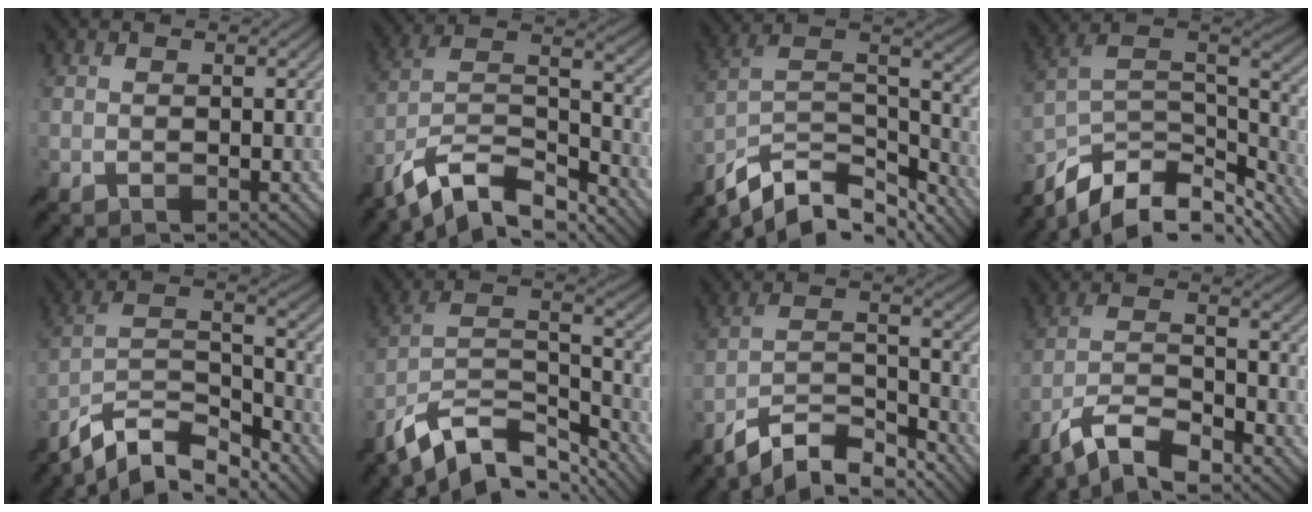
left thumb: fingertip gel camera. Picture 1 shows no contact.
{"total": 12.2, "force": [-9.2, 4.0, 7.0], "torque": [-0.143, -0.001, -0.178]}
{"total": 13.8, "force": [-10.2, 5.7, 7.5], "torque": [-0.184, -0.010, -0.174]}
{"total": 14.0, "force": [-9.6, 6.6, 7.8], "torque": [-0.189, -0.018, -0.154]}
{"total": 11.7, "force": [-9.3, 3.7, 6.1], "torque": [-0.126, -0.001, -0.174]}
{"total": 13.1, "force": [-9.6, 5.3, 7.1], "torque": [-0.163, 0.000, -0.174]}
{"total": 10.6, "force": [-8.7, 2.6, 5.4], "torque": [-0.100, 0.005, -0.164]}
{"total": 8.9, "force": [-7.2, 2.1, 4.8], "torque": [-0.088, 0.005, -0.145]}